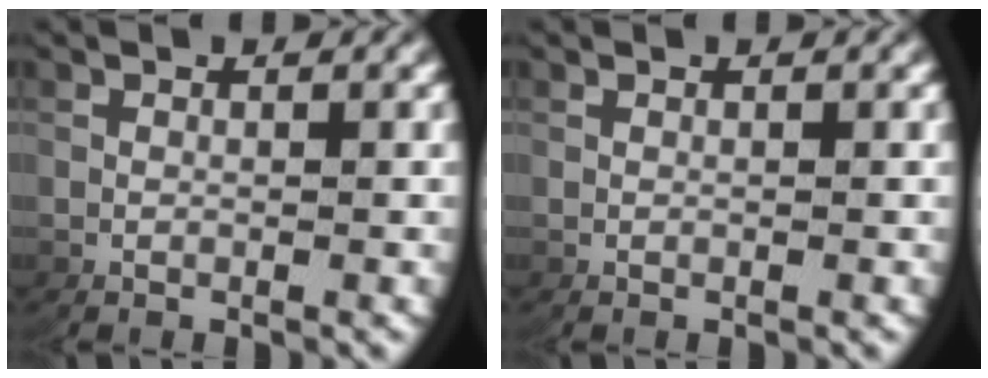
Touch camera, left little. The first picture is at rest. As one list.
[{"total": 0.0}]